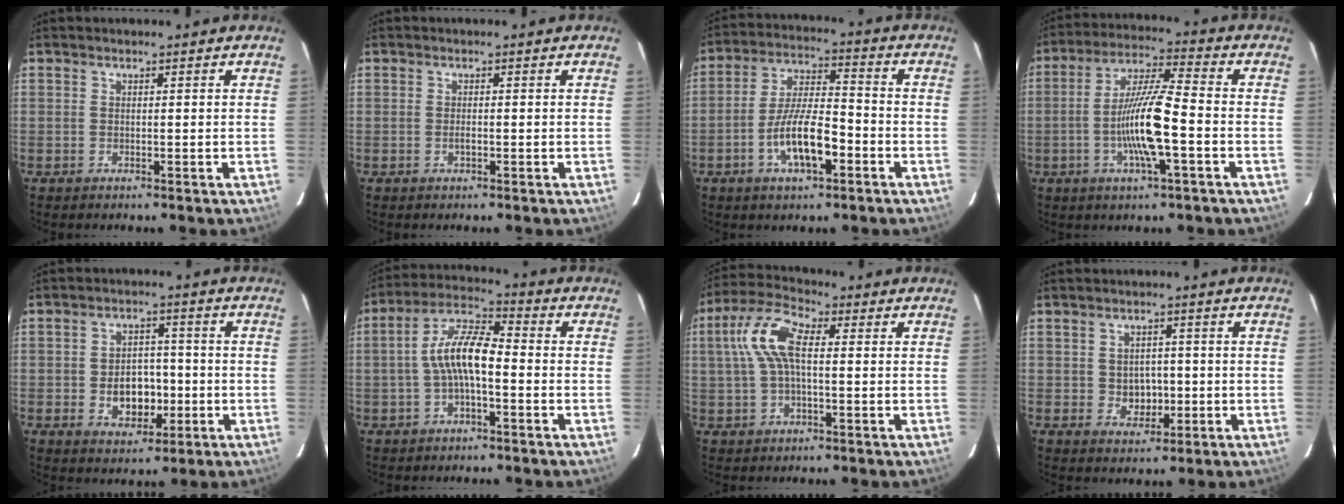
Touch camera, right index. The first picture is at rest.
{"total": 1.0, "force": [-0.4, 0.4, 0.8], "torque": [-0.016, 0.001, -0.007]}
{"total": 11.1, "force": [-4.7, 3.2, 9.5], "torque": [-0.187, 0.001, -0.084]}
{"total": 12.1, "force": [-3.5, 1.2, 11.5], "torque": [-0.226, 0.001, -0.069]}
{"total": 7.7, "force": [-1.8, 5.6, 5.0], "torque": [-0.097, 0.011, -0.015]}
{"total": 9.0, "force": [-1.7, 3.0, 8.4], "torque": [-0.176, 0.021, -0.034]}
{"total": 9.5, "force": [1.1, 4.0, 8.6], "torque": [-0.186, 0.024, 0.018]}
{"total": 4.3, "force": [-0.5, 3.7, 2.2], "torque": [-0.039, 0.006, 0.000]}